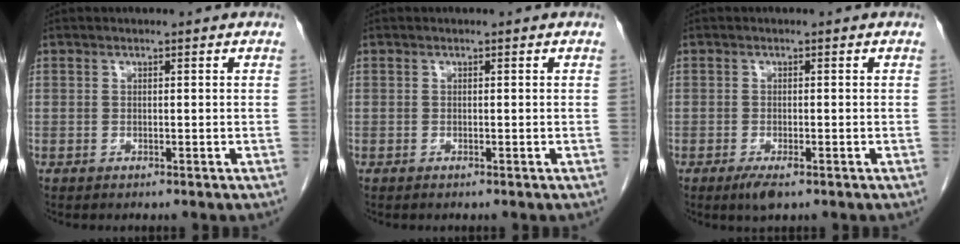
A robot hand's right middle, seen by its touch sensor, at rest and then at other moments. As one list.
[{"total": 0.0}, {"total": 2.7, "force": [-1.6, 0.6, 2.1], "torque": [-0.039, -0.005, -0.025]}]